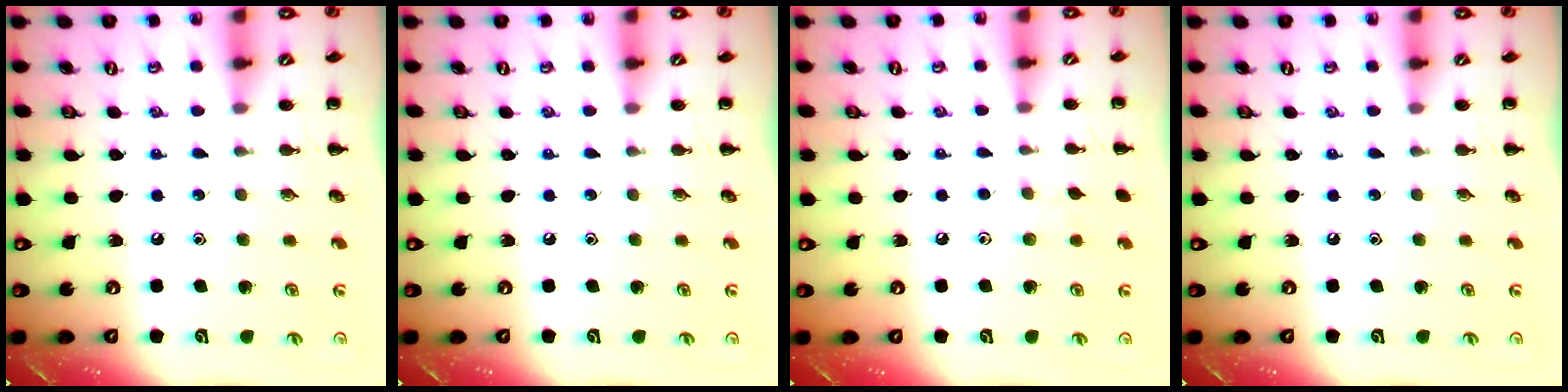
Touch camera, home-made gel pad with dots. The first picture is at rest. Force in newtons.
{"total": 0.0}
{"total": 5.2, "press": 4.9, "slide": 1.6}
{"total": 0.0}